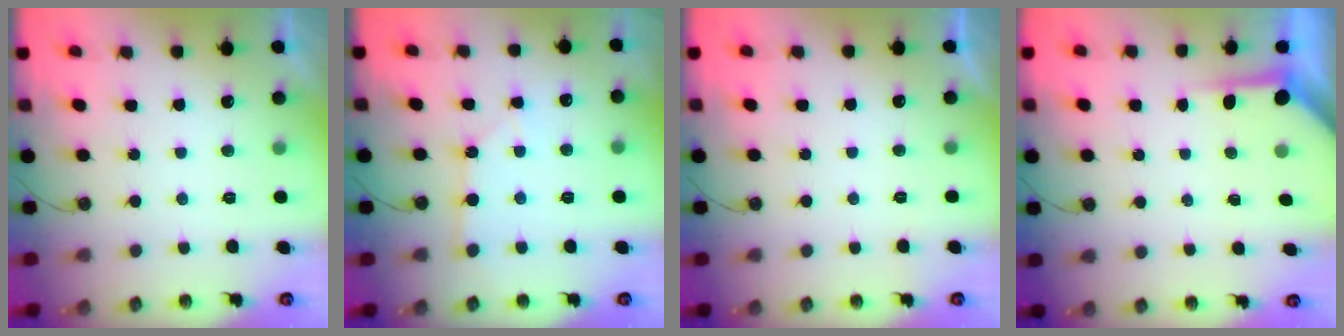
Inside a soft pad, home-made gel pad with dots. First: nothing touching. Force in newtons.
{"total": 2.9, "press": 2.9, "slide": 0.4}
{"total": 0.0}
{"total": 3.8, "press": 3.8, "slide": 0.3}